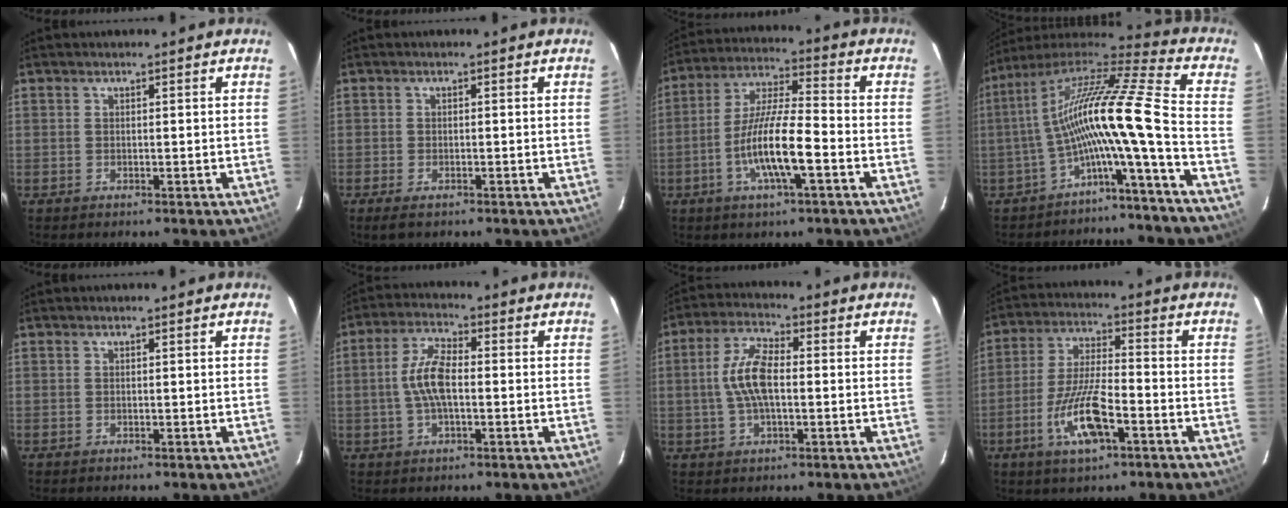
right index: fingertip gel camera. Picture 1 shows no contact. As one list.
[{"total": 2.7, "force": [-1.9, 1.1, 1.7], "torque": [-0.038, -0.008, -0.034]}, {"total": 12.3, "force": [-4.6, 1.9, 11.2], "torque": [-0.224, -0.004, -0.090]}, {"total": 16.1, "force": [-5.4, -1.0, 15.1], "torque": [-0.244, -0.011, -0.102]}, {"total": 0.0}, {"total": 7.3, "force": [-0.8, 2.9, 6.7], "torque": [-0.138, 0.011, -0.016]}, {"total": 8.3, "force": [-0.5, 3.4, 7.6], "torque": [-0.156, 0.012, -0.009]}, {"total": 11.8, "force": [-5.4, 3.4, 9.9], "torque": [-0.206, -0.007, -0.098]}]